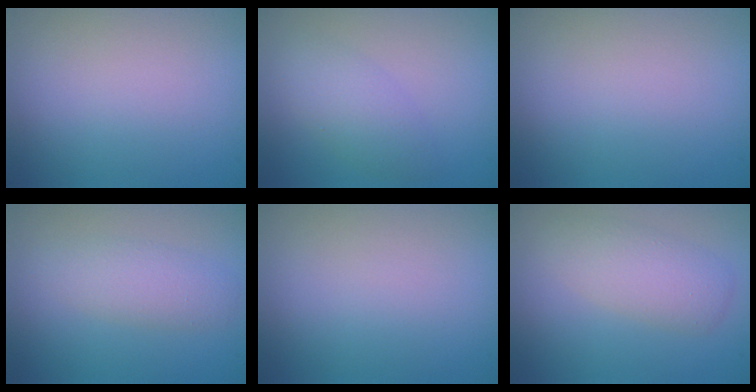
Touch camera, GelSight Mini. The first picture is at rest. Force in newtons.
{"total": 2.8, "press": 2.8, "slide": 0.2}
{"total": 0.0}
{"total": 2.7, "press": 2.7, "slide": 0.2}
{"total": 0.0}
{"total": 3.3, "press": 3.3, "slide": 0.0}